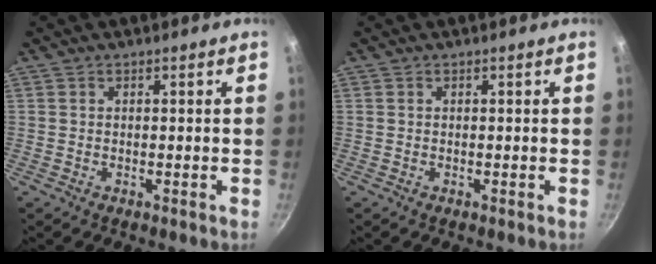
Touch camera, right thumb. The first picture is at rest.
{"total": 0.0}